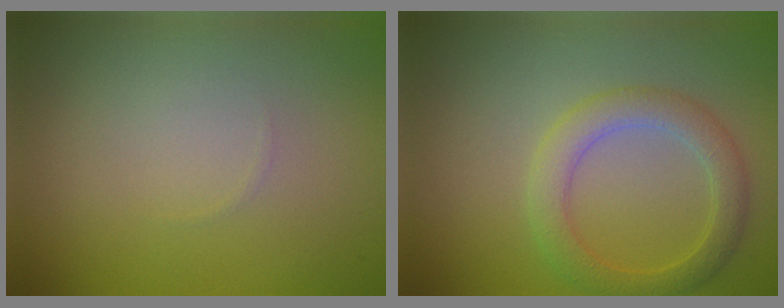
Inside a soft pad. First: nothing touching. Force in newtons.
{"total": 3.4, "press": 3.4, "slide": 0.2}